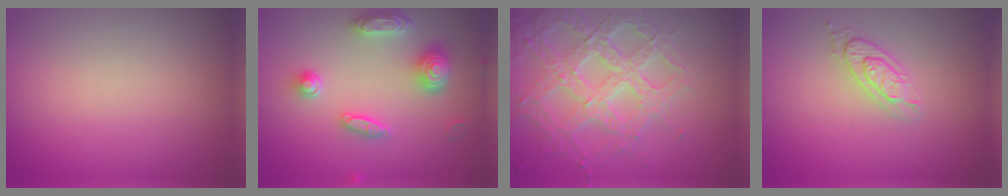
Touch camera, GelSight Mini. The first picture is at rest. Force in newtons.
{"total": 4.7, "press": 4.2, "slide": 2.2}
{"total": 7.4, "press": 5.4, "slide": 5.0}
{"total": 2.1, "press": 2.1, "slide": 0.3}